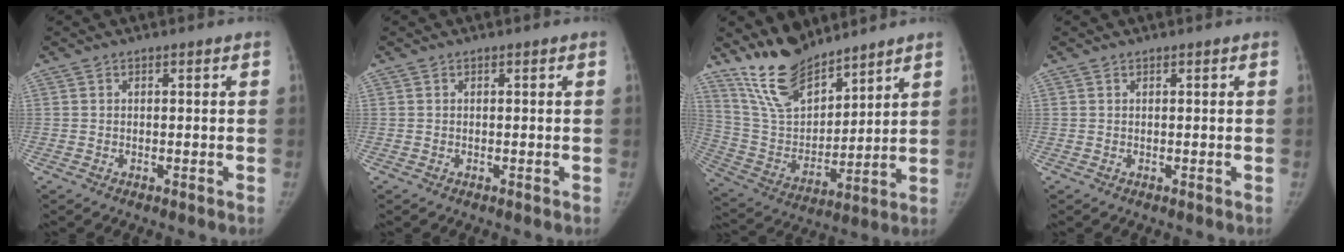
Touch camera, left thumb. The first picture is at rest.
{"total": 0.0}
{"total": 14.4, "force": [12.1, 5.5, 5.8], "torque": [-0.078, -0.068, 0.242]}
{"total": 0.0}